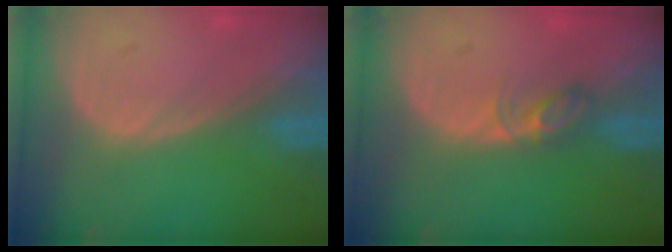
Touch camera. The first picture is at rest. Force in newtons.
{"total": 2.8, "press": 2.8, "slide": 0.4}